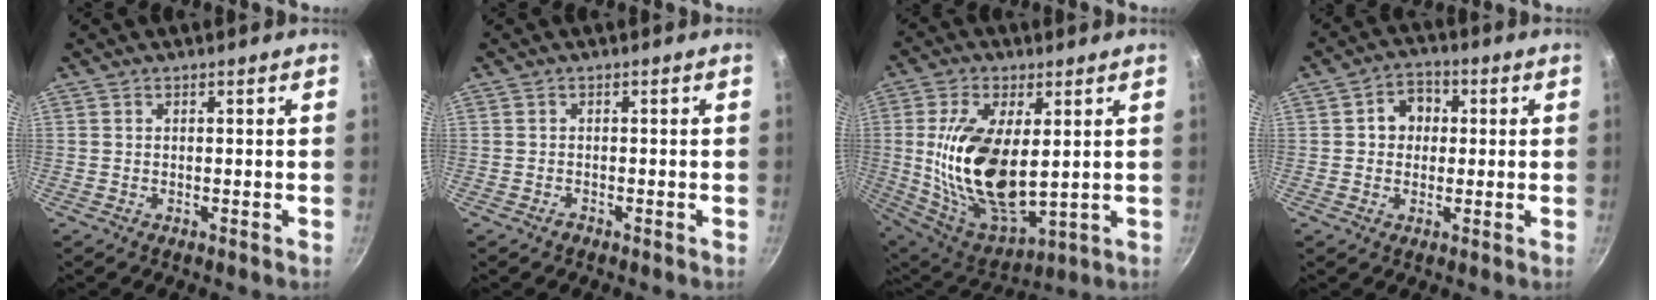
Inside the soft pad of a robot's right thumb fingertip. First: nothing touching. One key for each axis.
{"total": 0.8, "fx": -0.6, "fy": 0.5, "fz": 0.2, "tx": -0.002, "ty": 0.001, "tz": -0.014}
{"total": 22.3, "fx": 1.9, "fy": 11.2, "fz": 19.1, "tx": -0.360, "ty": -0.022, "tz": 0.051}
{"total": 6.1, "fx": 0.8, "fy": 5.0, "fz": 3.4, "tx": -0.028, "ty": 0.012, "tz": 0.004}